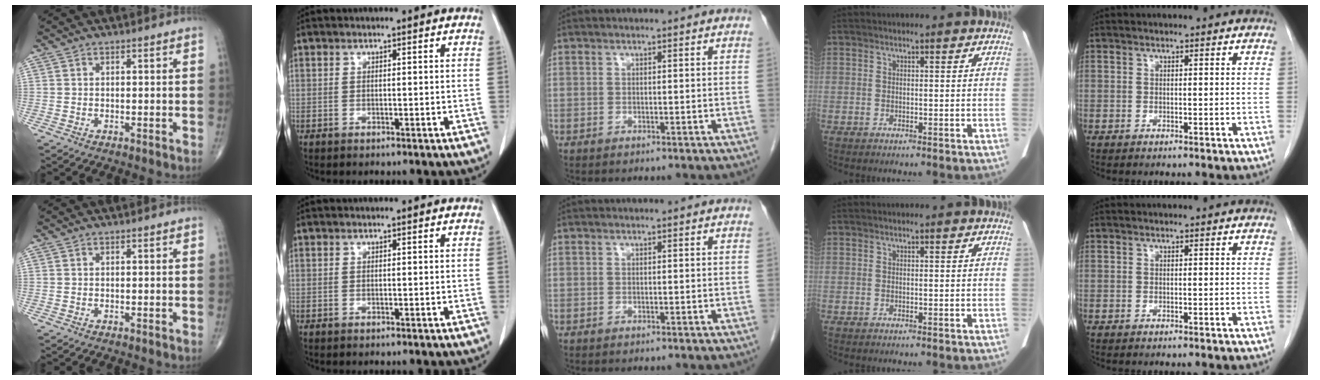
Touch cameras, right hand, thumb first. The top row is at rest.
{}